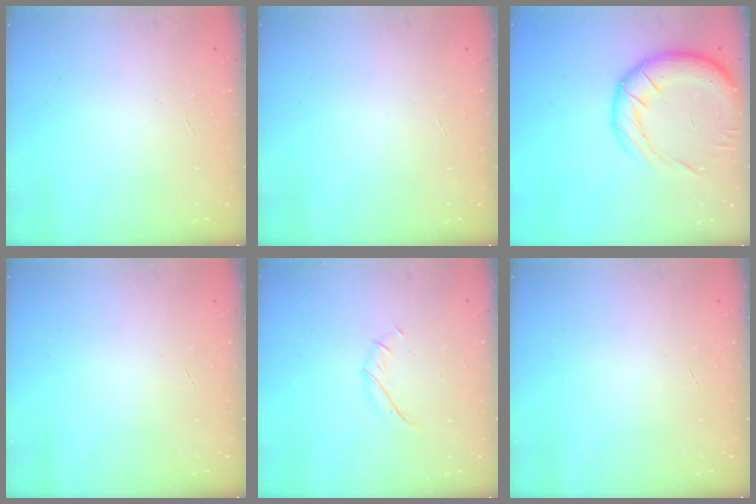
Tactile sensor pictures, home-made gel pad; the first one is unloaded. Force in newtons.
{"total": 0.0}
{"total": 16.0, "press": 15.7, "slide": 2.9}
{"total": 0.0}
{"total": 4.6, "press": 4.5, "slide": 0.9}
{"total": 0.0}